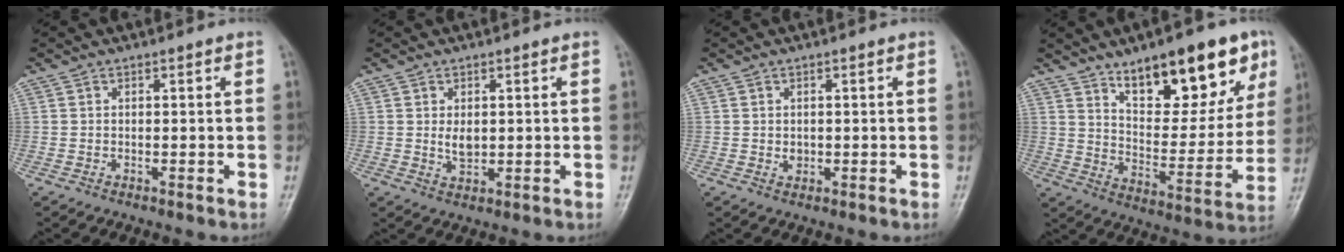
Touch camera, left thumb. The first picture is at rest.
{"total": 3.2, "force": [0.4, 2.0, 2.4], "torque": [-0.033, -0.008, 0.012]}
{"total": 1.4, "force": [0.0, 1.2, 0.8], "torque": [-0.009, 0.000, 0.004]}
{"total": 20.6, "force": [12.1, 8.4, 14.5], "torque": [-0.157, -0.055, 0.192]}